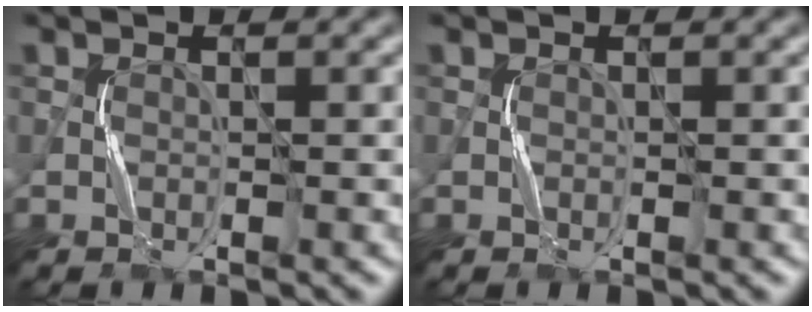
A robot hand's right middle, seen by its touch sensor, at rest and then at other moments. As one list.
[{"total": 0.0}]